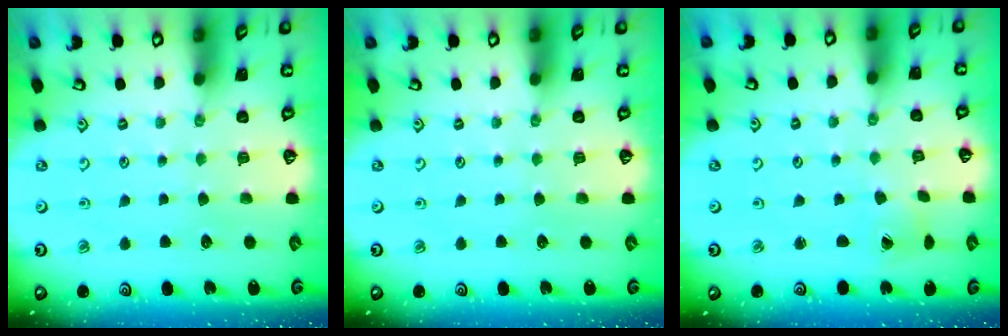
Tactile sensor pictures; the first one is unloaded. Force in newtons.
{"total": 0.0}
{"total": 2.2, "press": 2.2, "slide": 0.2}